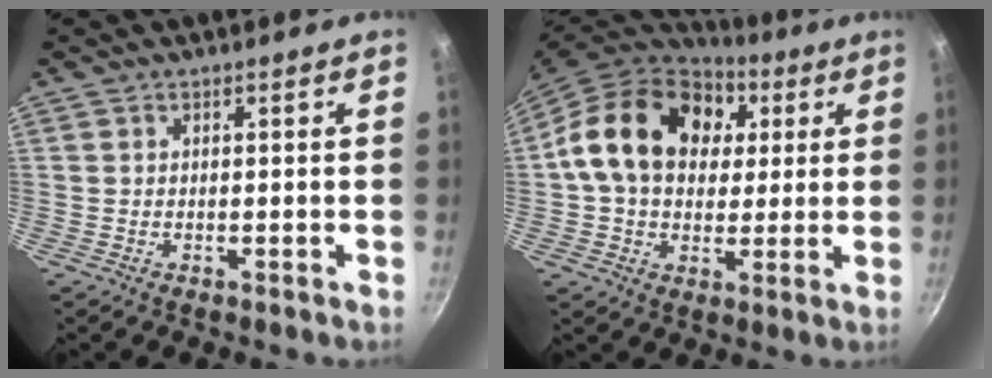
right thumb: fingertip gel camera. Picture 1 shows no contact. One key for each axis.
{"total": 20.1, "fx": 5.1, "fy": 14.8, "fz": 12.6, "tx": -0.198, "ty": 0.011, "tz": 0.074}